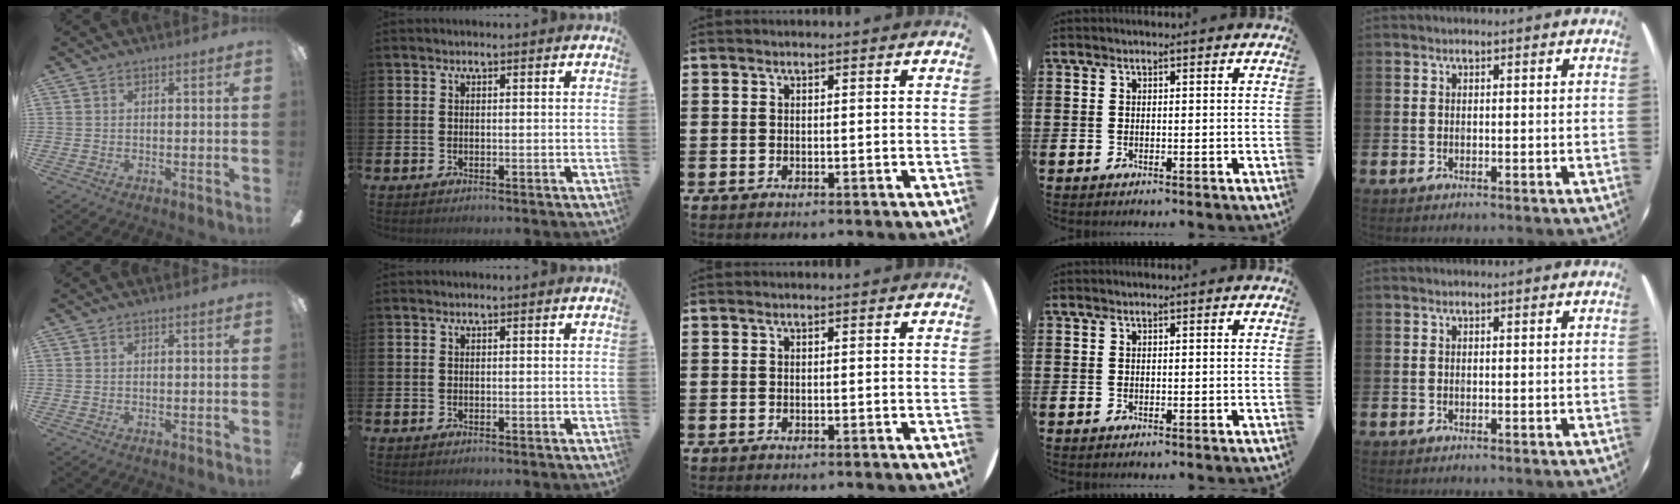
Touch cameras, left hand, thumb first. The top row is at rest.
{}